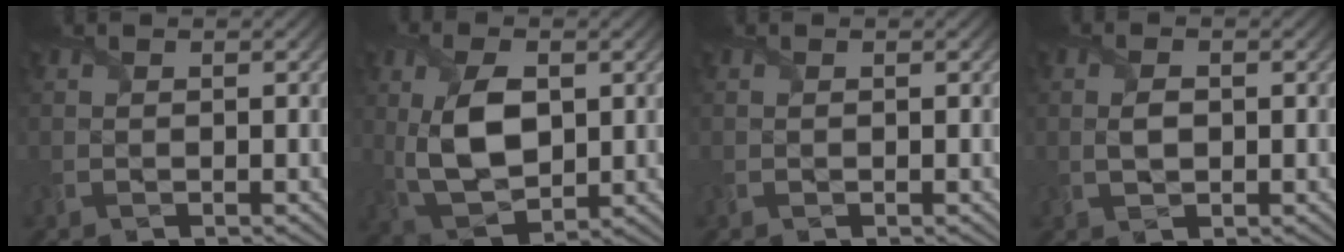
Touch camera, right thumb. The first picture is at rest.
{"total": 9.0, "force": [1.0, 5.2, 7.2], "torque": [-0.162, -0.003, 0.019]}
{"total": 0.0}
{"total": 2.1, "force": [0.0, 1.3, 1.6], "torque": [-0.037, -0.001, 0.001]}